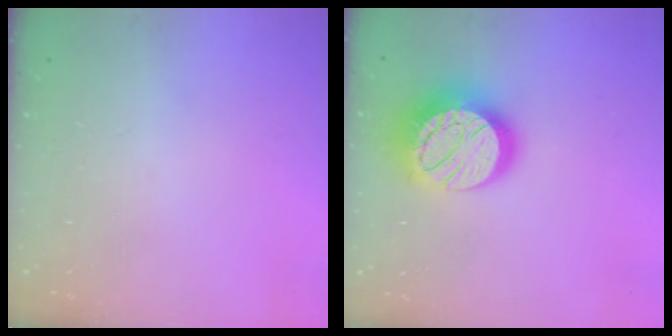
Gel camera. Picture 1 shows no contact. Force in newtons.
{"total": 18.6, "press": 18.6, "slide": 1.2}